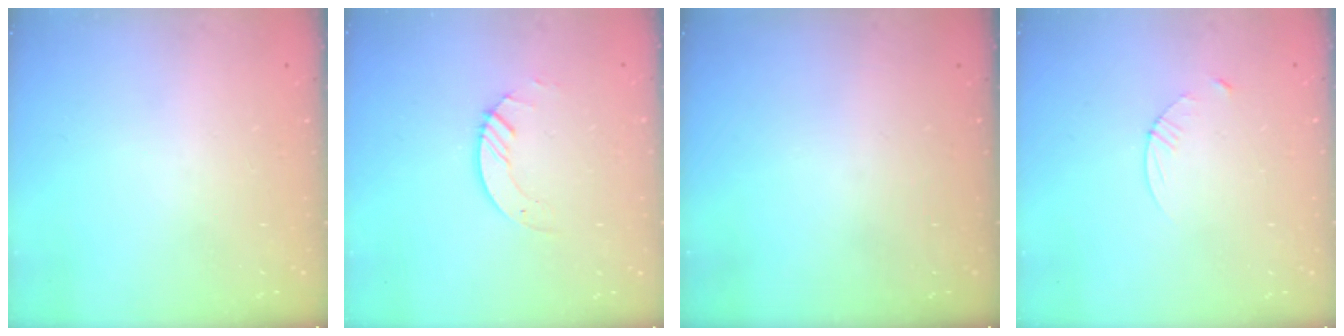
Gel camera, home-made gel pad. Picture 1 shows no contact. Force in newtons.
{"total": 2.6, "press": 2.6, "slide": 0.3}
{"total": 0.0}
{"total": 3.8, "press": 3.8, "slide": 0.5}